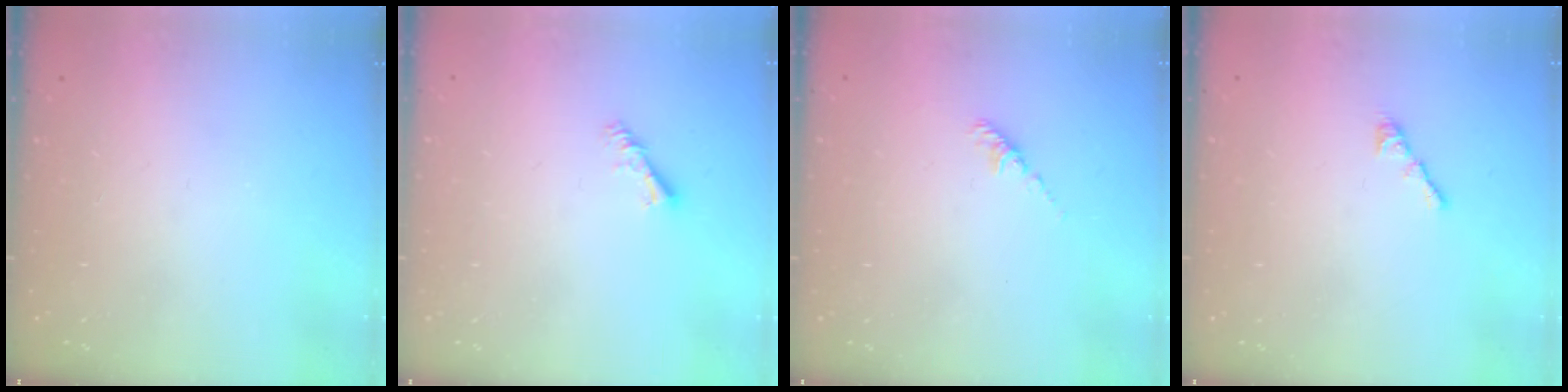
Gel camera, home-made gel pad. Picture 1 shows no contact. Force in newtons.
{"total": 3.2, "press": 3.2, "slide": 0.6}
{"total": 2.2, "press": 2.1, "slide": 0.6}
{"total": 0.6, "press": 0.4, "slide": 0.4}